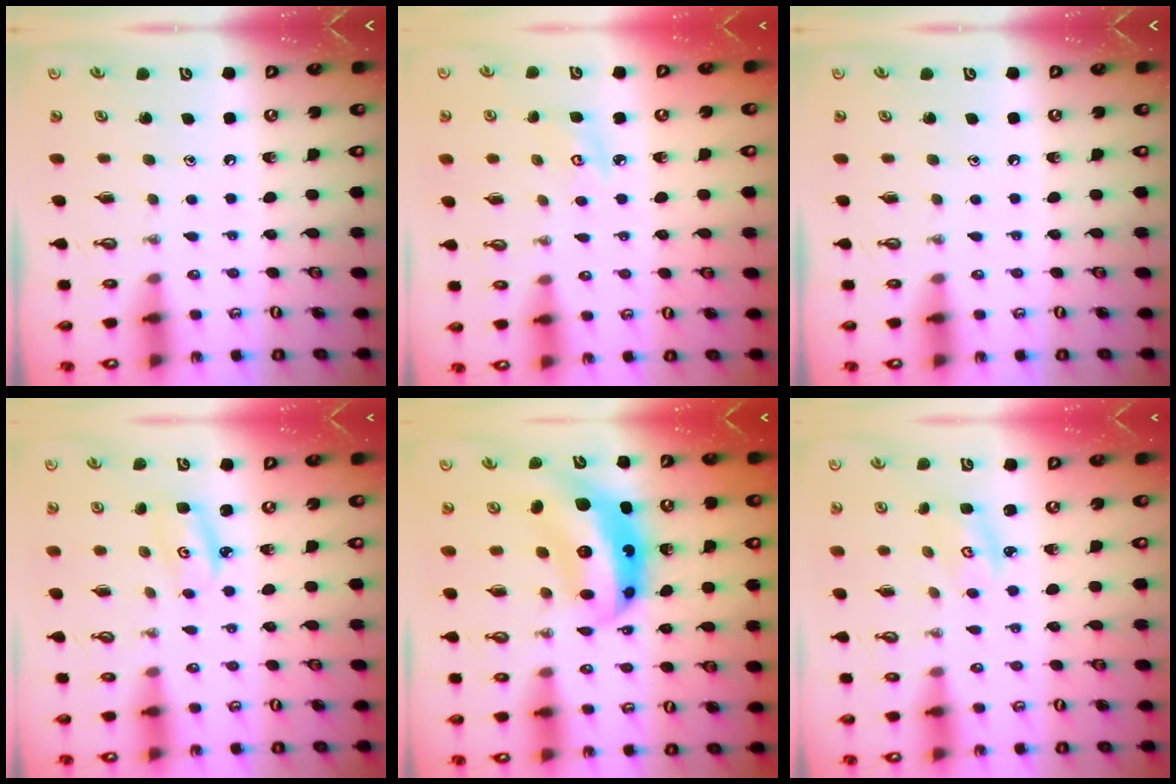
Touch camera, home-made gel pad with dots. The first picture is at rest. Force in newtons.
{"total": 4.6, "press": 4.6, "slide": 0.5}
{"total": 0.0}
{"total": 3.3, "press": 3.3, "slide": 0.5}
{"total": 10.6, "press": 10.6, "slide": 1.0}
{"total": 2.9, "press": 2.9, "slide": 0.4}